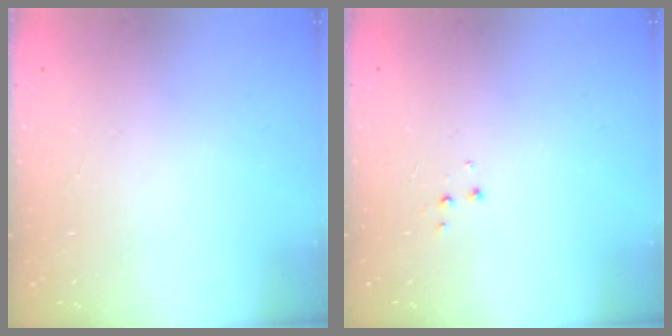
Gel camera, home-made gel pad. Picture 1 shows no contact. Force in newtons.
{"total": 3.5, "press": 3.4, "slide": 0.5}